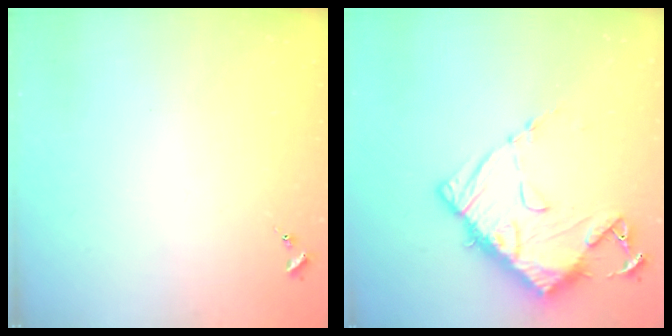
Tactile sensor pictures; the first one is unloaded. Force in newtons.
{"total": 13.3, "press": 13.2, "slide": 1.3}